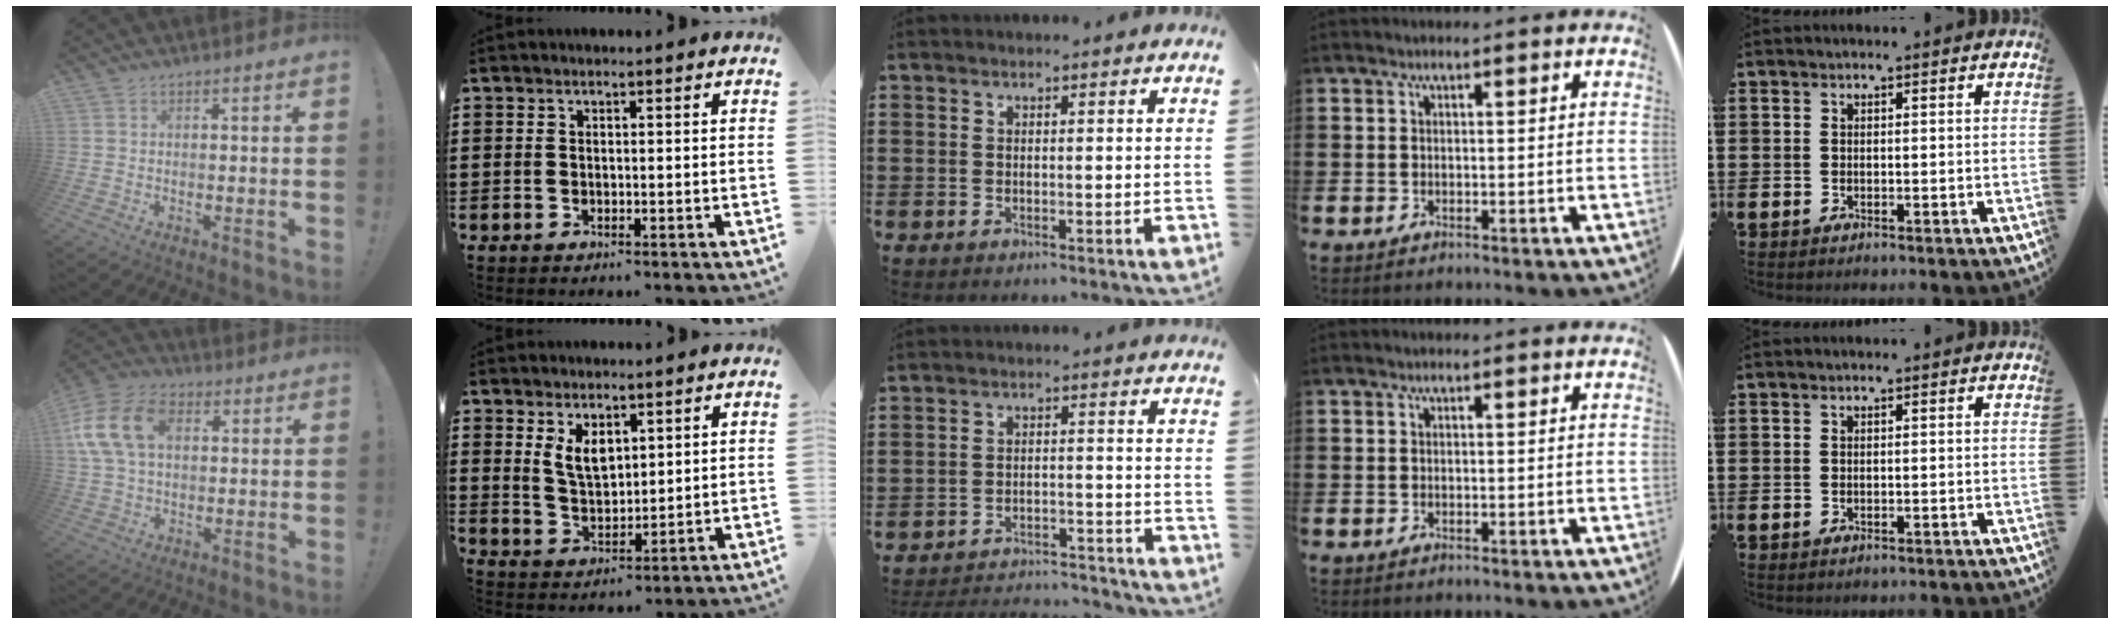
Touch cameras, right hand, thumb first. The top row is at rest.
{"thumb": {"total": 15.9, "force": [3.4, 10.9, 11.1], "torque": [-0.224, 0.010, 0.063]}, "index": {"total": 4.8, "force": [2.5, 2.6, 3.2], "torque": [-0.063, 0.002, 0.044]}, "middle": {"total": 3.9, "force": [-3.9, 0.4, 0.5], "torque": [-0.011, 0.004, -0.082]}}